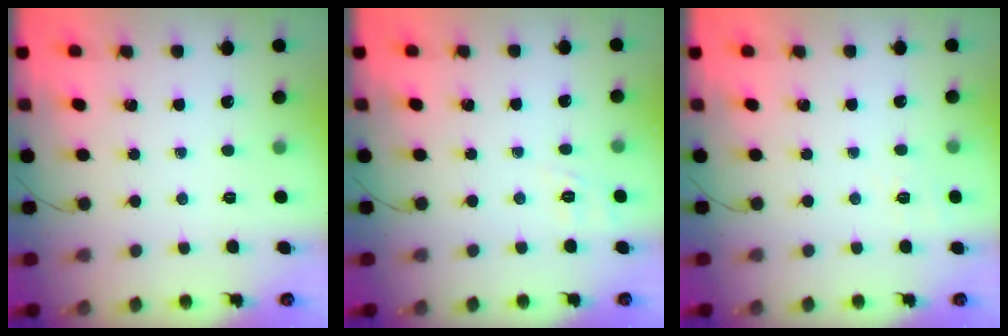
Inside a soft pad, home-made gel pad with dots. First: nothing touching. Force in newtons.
{"total": 2.1, "press": 0.8, "slide": 2.0}
{"total": 3.7, "press": 3.1, "slide": 2.0}